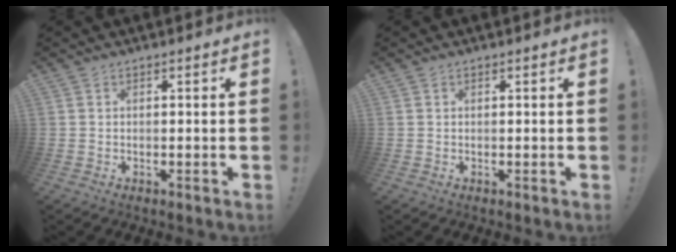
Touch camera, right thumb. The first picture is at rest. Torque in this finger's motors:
{"motor_torque": [-0.13, -0.27, -0.09, 0.18, -0.02]}